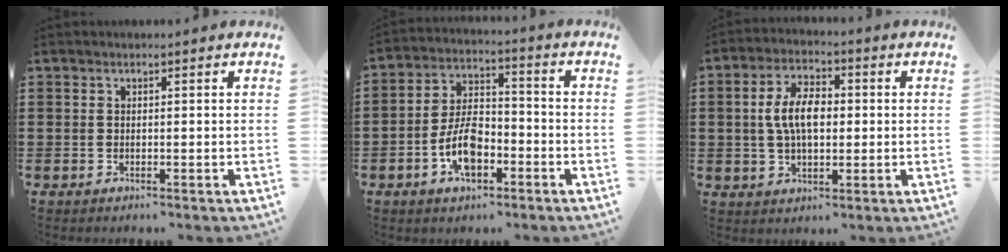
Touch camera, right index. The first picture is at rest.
{"total": 7.8, "force": [-3.0, 4.1, 5.9], "torque": [-0.129, 0.006, -0.059]}
{"total": 7.5, "force": [0.3, 3.9, 6.4], "torque": [-0.138, 0.011, 0.000]}